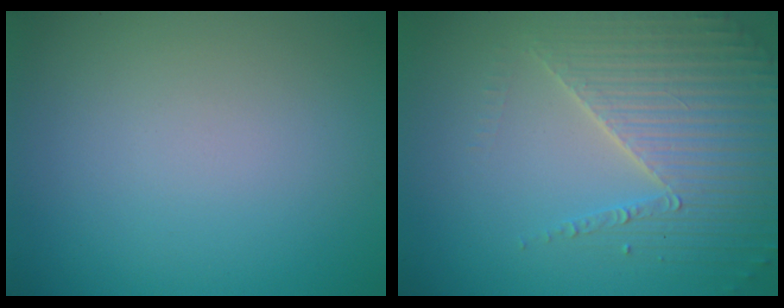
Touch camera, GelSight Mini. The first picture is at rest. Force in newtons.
{"total": 4.4, "press": 4.3, "slide": 1.0}